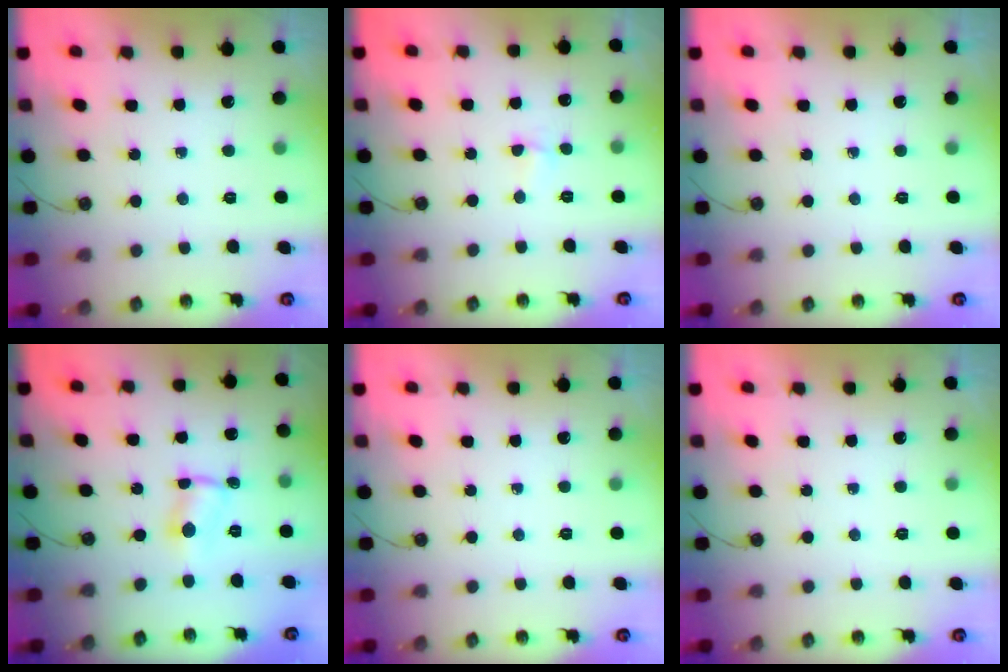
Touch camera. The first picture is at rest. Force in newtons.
{"total": 2.0, "press": 1.9, "slide": 0.5}
{"total": 0.0}
{"total": 1.0, "press": 0.8, "slide": 0.5}
{"total": 0.0}
{"total": 0.0}